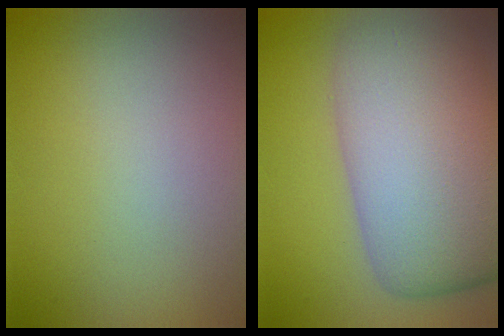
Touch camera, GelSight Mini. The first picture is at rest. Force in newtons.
{"total": 12.7, "press": 12.7, "slide": 0.6}